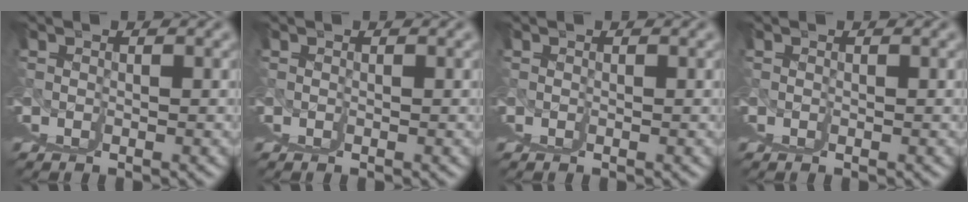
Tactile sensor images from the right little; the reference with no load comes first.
{"total": 0.0}
{"total": 0.0}
{"total": 0.0}